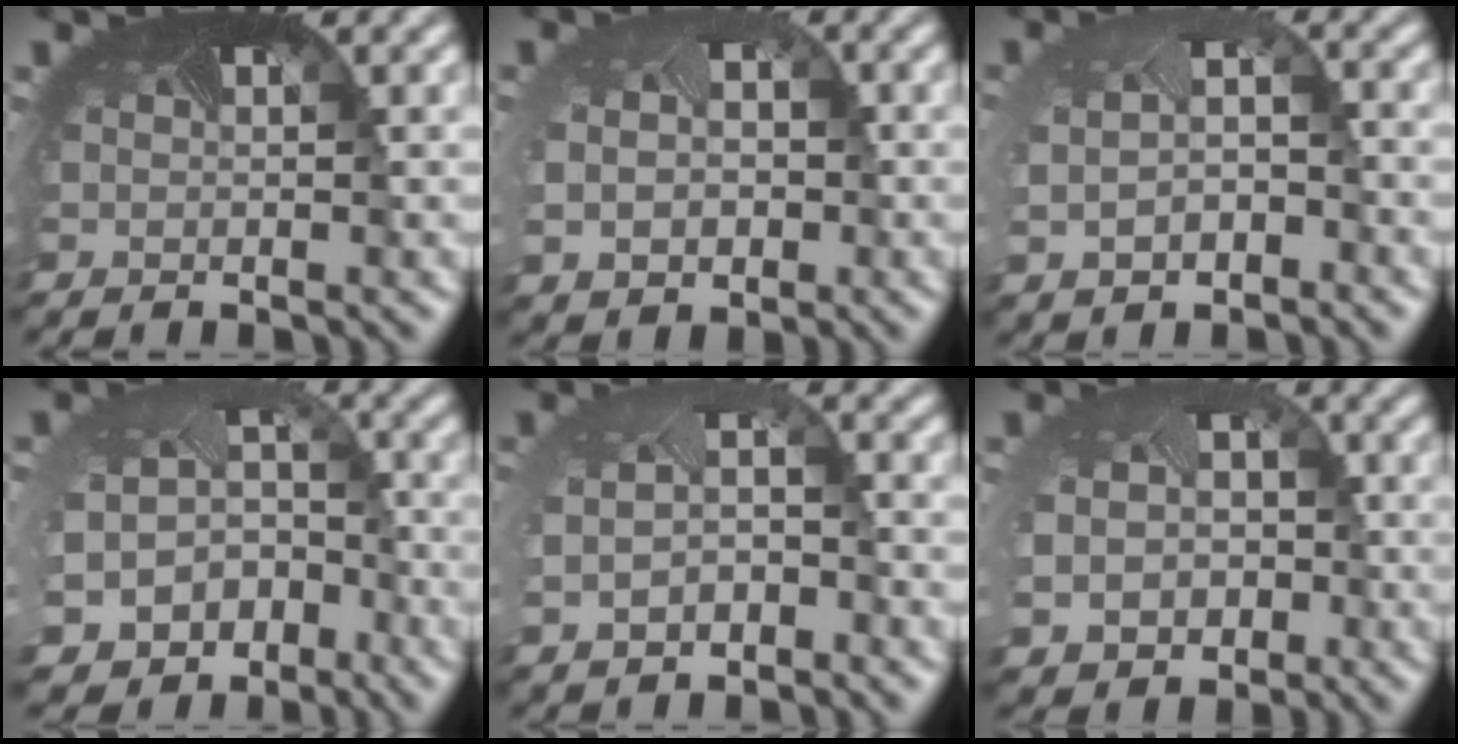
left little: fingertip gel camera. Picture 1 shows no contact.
{"total": 4.7, "force": [-0.4, 3.8, 2.8], "torque": [-0.057, -0.015, 0.007]}
{"total": 4.2, "force": [-0.4, 2.6, 3.2], "torque": [-0.076, -0.011, 0.004]}
{"total": 9.4, "force": [-5.3, 7.0, 3.1], "torque": [-0.070, -0.049, -0.066]}
{"total": 3.8, "force": [-0.6, 2.3, 2.9], "torque": [-0.069, -0.012, -0.004]}
{"total": 7.8, "force": [-1.8, 6.3, 4.2], "torque": [-0.081, -0.044, -0.016]}